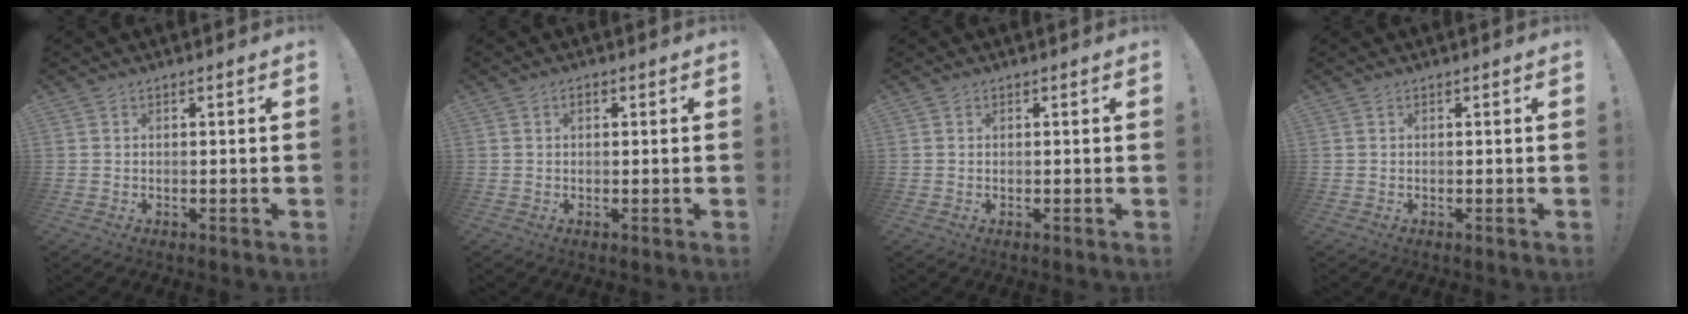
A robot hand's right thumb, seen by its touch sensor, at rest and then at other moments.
{"total": 1.2, "force": [0.4, 0.8, 0.8], "torque": [-0.013, 0.002, 0.004]}
{"total": 0.0}
{"total": 0.0}